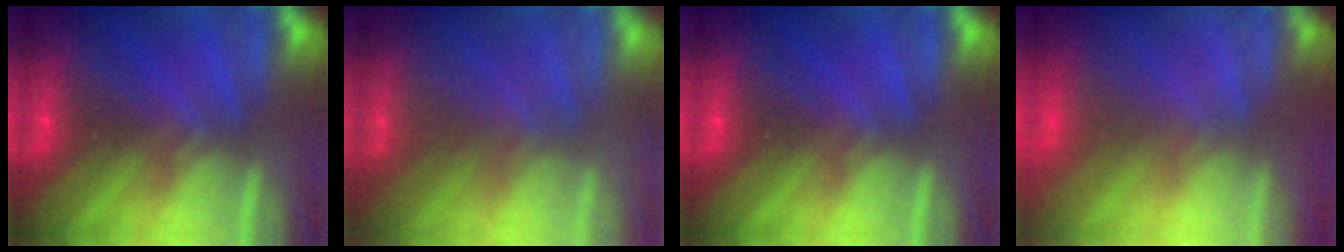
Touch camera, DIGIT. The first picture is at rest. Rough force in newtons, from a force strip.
{"total": 2.1}
{"total": 0.0}
{"total": 6.7}